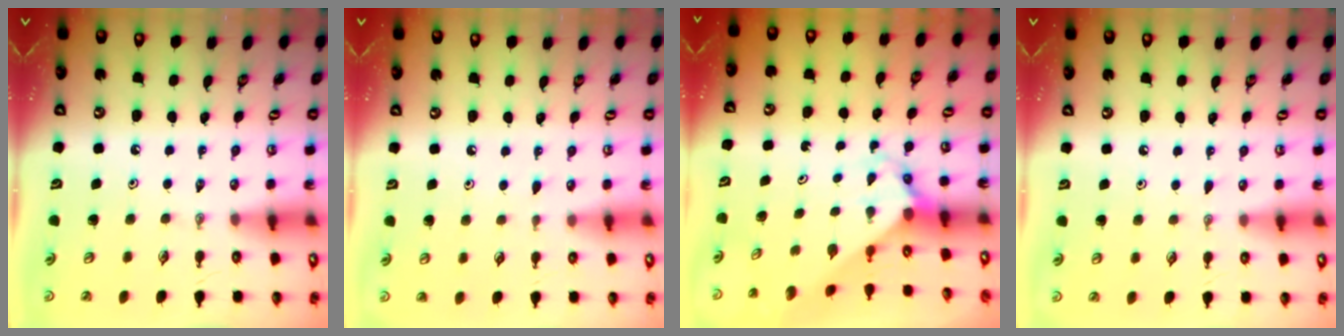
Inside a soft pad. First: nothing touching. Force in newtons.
{"total": 3.6, "press": 3.6, "slide": 0.4}
{"total": 3.3, "press": 3.3, "slide": 0.3}
{"total": 3.5, "press": 3.5, "slide": 0.4}